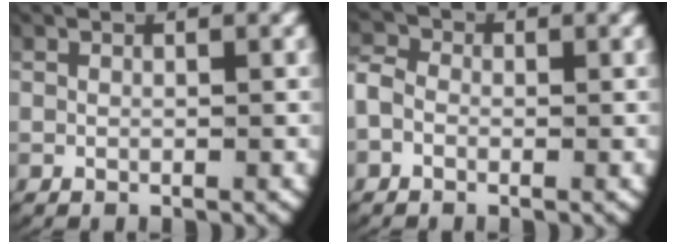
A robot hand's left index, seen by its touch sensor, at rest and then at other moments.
{"total": 2.7, "force": [-0.2, 2.4, 1.2], "torque": [-0.039, 0.002, -0.012]}